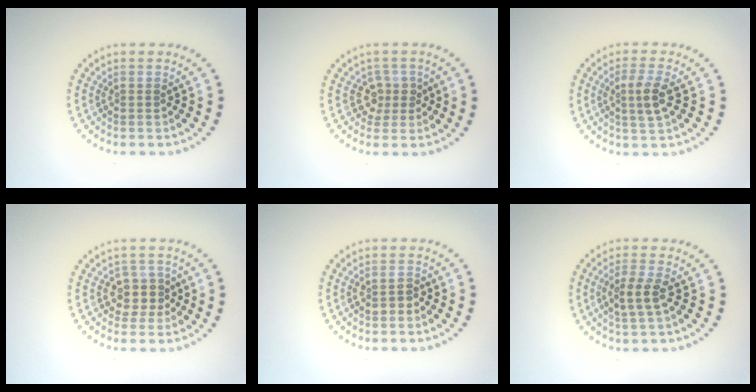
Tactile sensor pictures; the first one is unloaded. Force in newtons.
{"total": 2.1, "press": 1.6, "slide": 1.3}
{"total": 2.5, "press": 2.3, "slide": 1.0}
{"total": 2.6, "press": 2.2, "slide": 1.3}
{"total": 1.4, "press": 1.3, "slide": 0.4}
{"total": 2.7, "press": 2.5, "slide": 0.9}